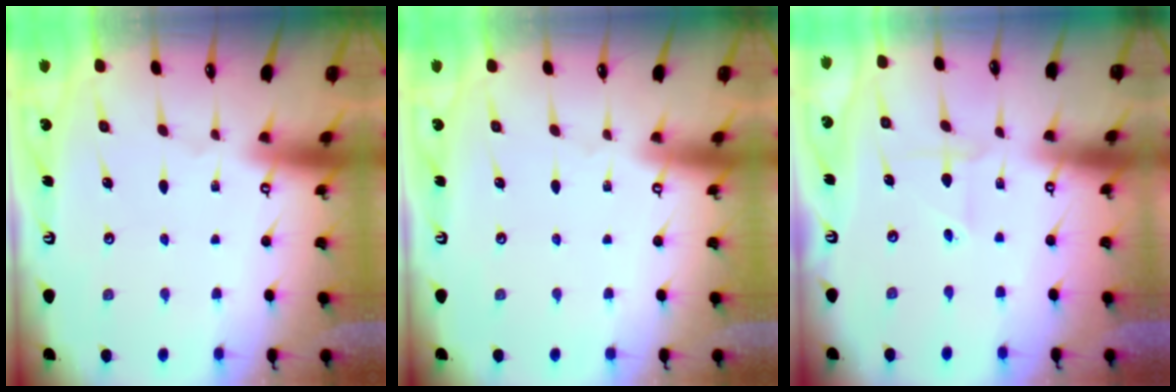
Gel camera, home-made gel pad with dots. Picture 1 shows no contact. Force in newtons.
{"total": 0.0}
{"total": 2.8, "press": 2.6, "slide": 0.9}